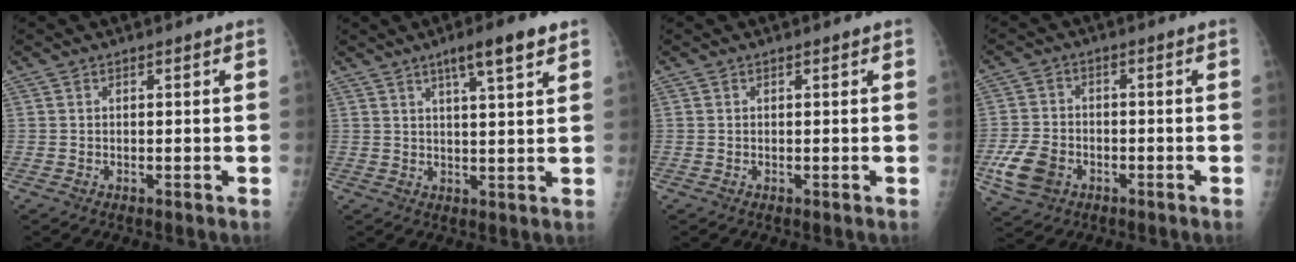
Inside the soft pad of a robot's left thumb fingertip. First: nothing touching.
{"total": 7.6, "force": [4.5, 1.0, 6.0], "torque": [-0.091, -0.015, 0.070]}
{"total": 0.0}
{"total": 7.9, "force": [-3.0, 5.9, 4.3], "torque": [-0.081, 0.010, -0.053]}